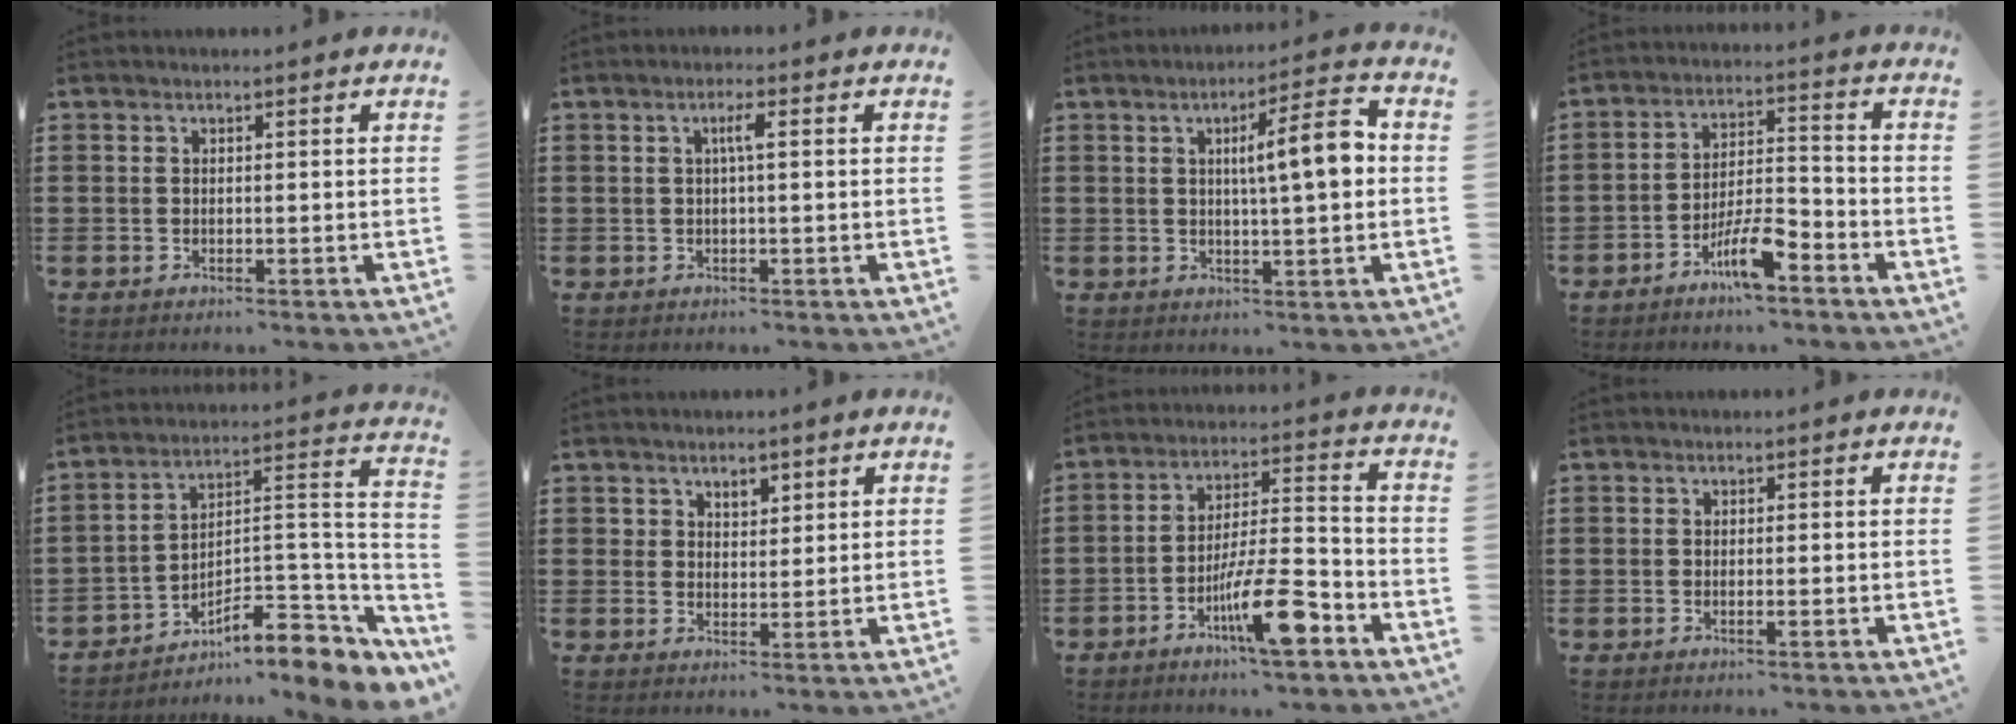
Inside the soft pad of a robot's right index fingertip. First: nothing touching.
{"total": 2.3, "force": [0.3, 0.1, 2.3], "torque": [-0.043, 0.002, 0.002]}
{"total": 8.1, "force": [1.2, 0.9, 8.0], "torque": [-0.125, -0.010, 0.010]}
{"total": 7.5, "force": [-4.9, 2.0, 5.3], "torque": [-0.103, 0.007, -0.090]}
{"total": 8.5, "force": [-5.8, 3.1, 5.3], "torque": [-0.070, 0.000, -0.108]}
{"total": 2.5, "force": [2.0, 1.6, 0.3], "torque": [-0.013, 0.009, 0.037]}
{"total": 12.1, "force": [-6.3, 2.9, 9.9], "torque": [-0.171, 0.017, -0.107]}
{"total": 0.6, "force": [-0.4, -0.1, 0.5], "torque": [-0.006, -0.006, -0.006]}